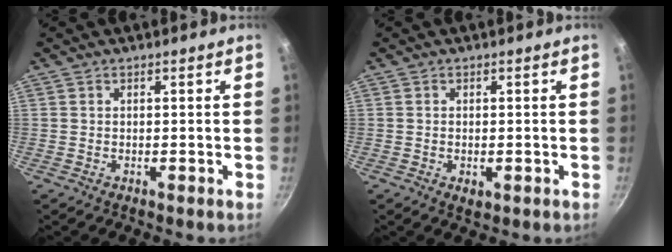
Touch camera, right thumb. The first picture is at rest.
{"total": 2.1, "force": [-0.5, 1.3, 1.6], "torque": [-0.025, -0.005, -0.006]}